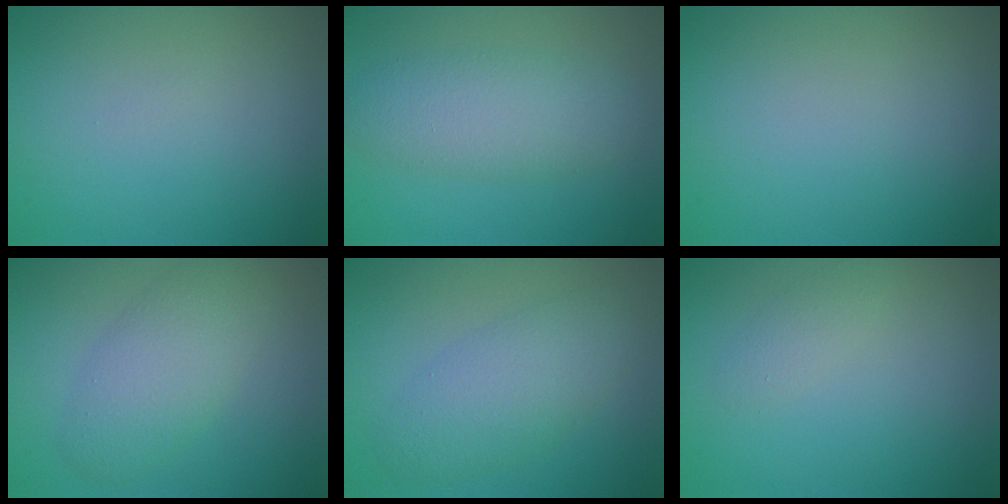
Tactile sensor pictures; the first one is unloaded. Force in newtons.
{"total": 4.5, "press": 4.5, "slide": 0.2}
{"total": 0.0}
{"total": 4.4, "press": 4.4, "slide": 0.4}
{"total": 3.2, "press": 3.2, "slide": 0.2}
{"total": 1.1, "press": 1.1, "slide": 0.1}